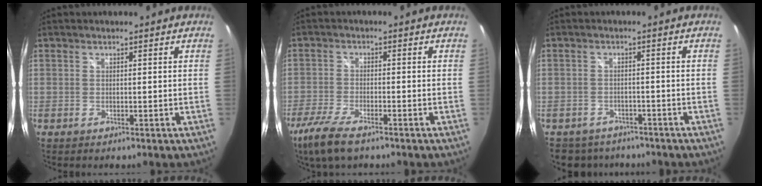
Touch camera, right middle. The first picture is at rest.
{"total": 8.4, "force": [-5.9, 2.1, 5.6], "torque": [-0.140, -0.025, -0.113]}
{"total": 7.4, "force": [-6.0, 4.0, 1.5], "torque": [-0.040, 0.003, -0.083]}